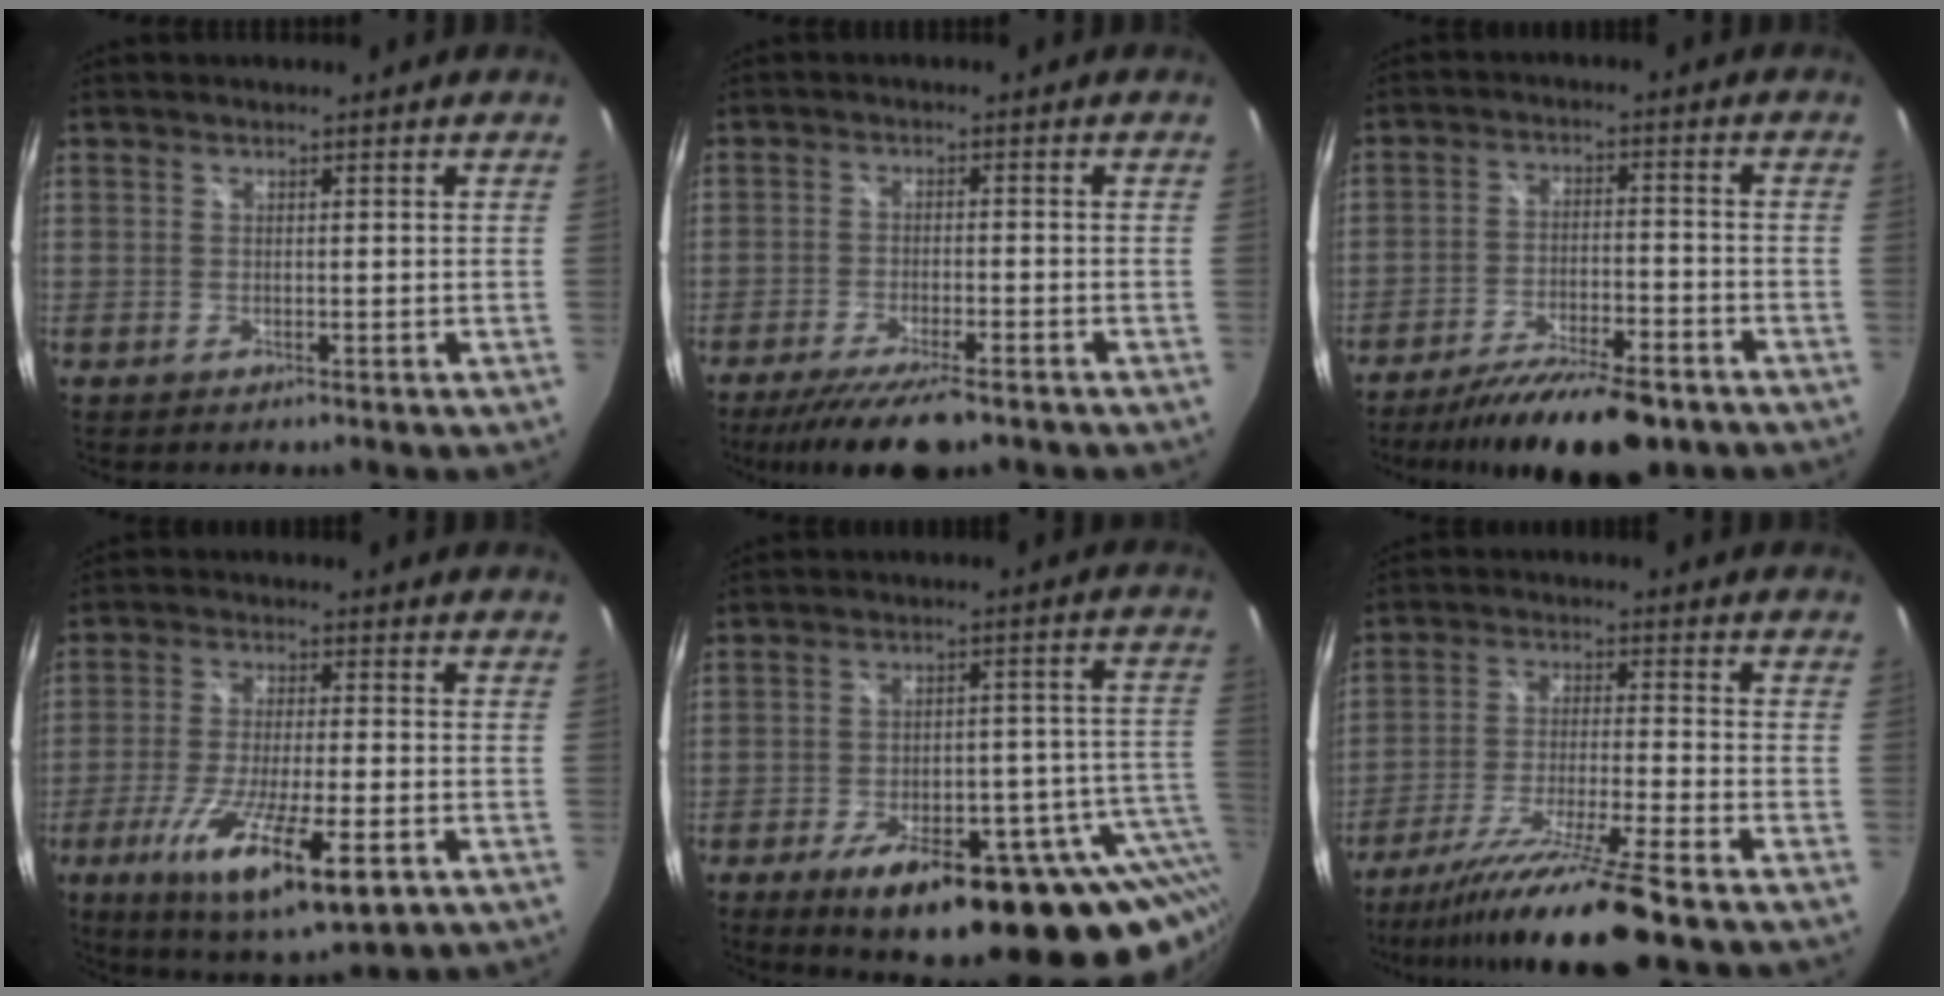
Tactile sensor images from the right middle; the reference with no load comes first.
{"total": 10.7, "force": [-8.4, 2.2, 6.2], "torque": [-0.135, -0.032, -0.140]}
{"total": 14.6, "force": [-11.4, 3.5, 8.3], "torque": [-0.158, -0.023, -0.177]}
{"total": 16.8, "force": [-7.4, 3.4, 14.7], "torque": [-0.284, -0.050, -0.123]}
{"total": 25.1, "force": [-11.5, 8.8, 20.5], "torque": [-0.279, -0.022, -0.142]}
{"total": 14.2, "force": [-11.8, -1.9, 7.8], "torque": [-0.156, -0.028, -0.204]}